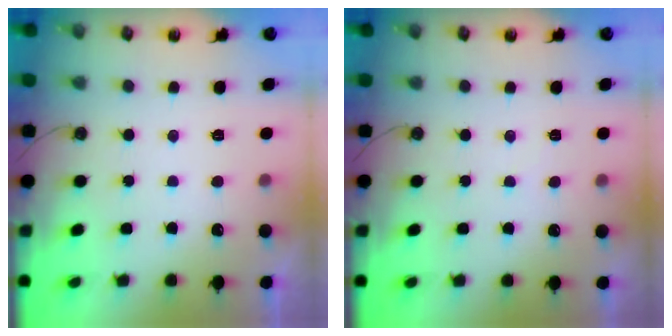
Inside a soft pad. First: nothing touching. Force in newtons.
{"total": 1.8, "press": 1.8, "slide": 0.4}